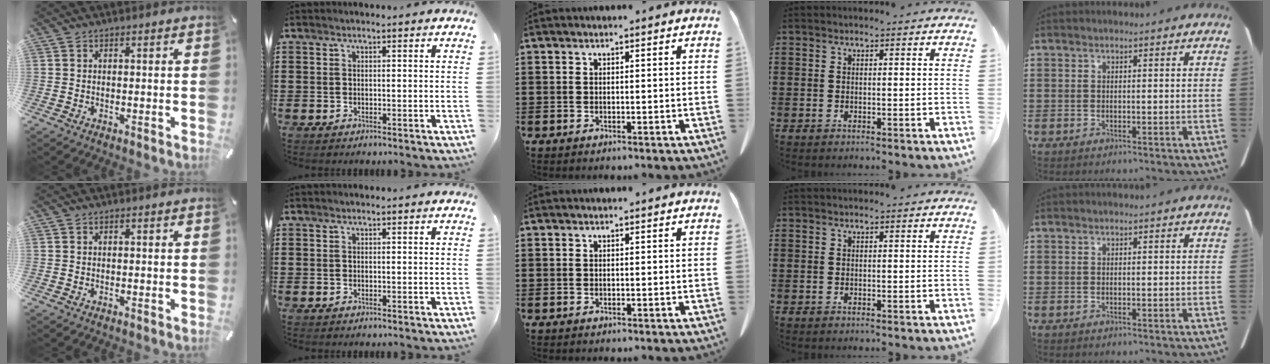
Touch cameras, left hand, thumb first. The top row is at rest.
{}